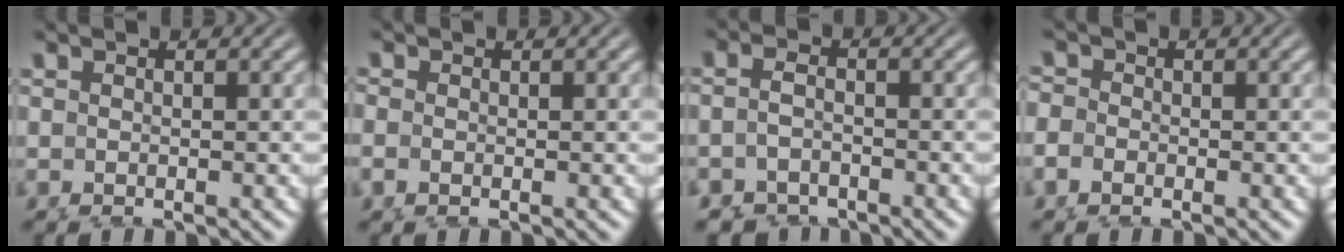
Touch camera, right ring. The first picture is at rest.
{"total": 1.2, "force": [0.1, 1.0, 0.6], "torque": [-0.020, -0.004, 0.002]}
{"total": 2.9, "force": [-2.0, 2.0, 0.5], "torque": [-0.010, -0.012, -0.032]}
{"total": 1.6, "force": [-0.2, 1.5, 0.2], "torque": [-0.001, -0.003, -0.009]}